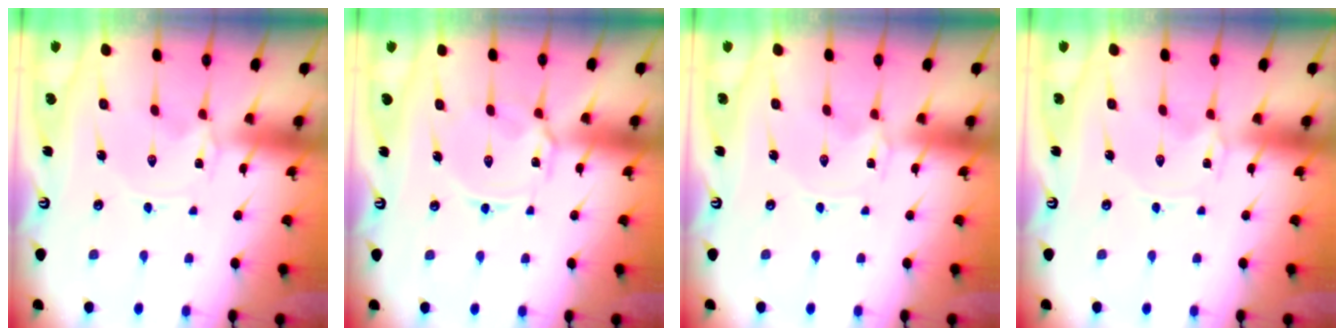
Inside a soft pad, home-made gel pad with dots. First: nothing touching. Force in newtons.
{"total": 6.2, "press": 6.2, "slide": 0.6}
{"total": 0.0}
{"total": 0.0}